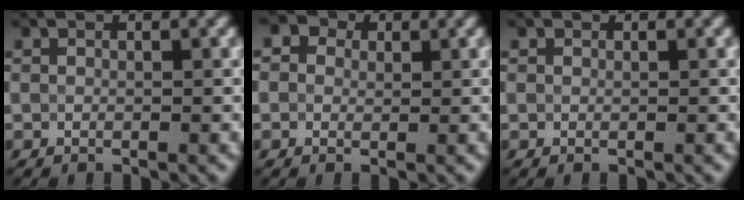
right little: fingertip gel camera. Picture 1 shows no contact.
{"total": 4.2, "force": [2.1, 3.0, 2.1], "torque": [-0.026, 0.020, -0.002]}
{"total": 0.0}